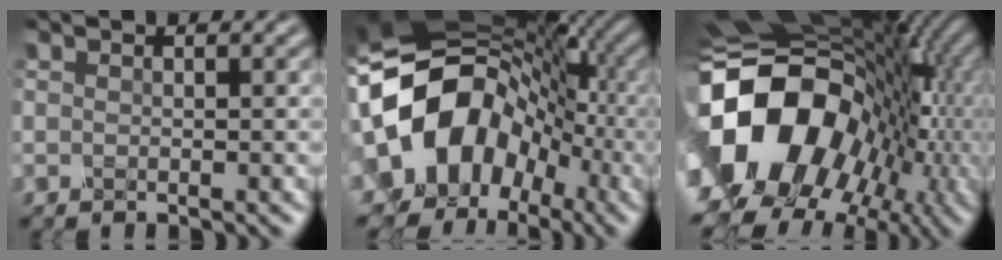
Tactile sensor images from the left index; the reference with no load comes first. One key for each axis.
{"total": 16.9, "fx": -1.2, "fy": 12.7, "fz": 11.2, "tx": -0.184, "ty": 0.000, "tz": -0.017}
{"total": 20.2, "fx": -1.7, "fy": 15.4, "fz": 12.9, "tx": -0.263, "ty": -0.024, "tz": -0.009}